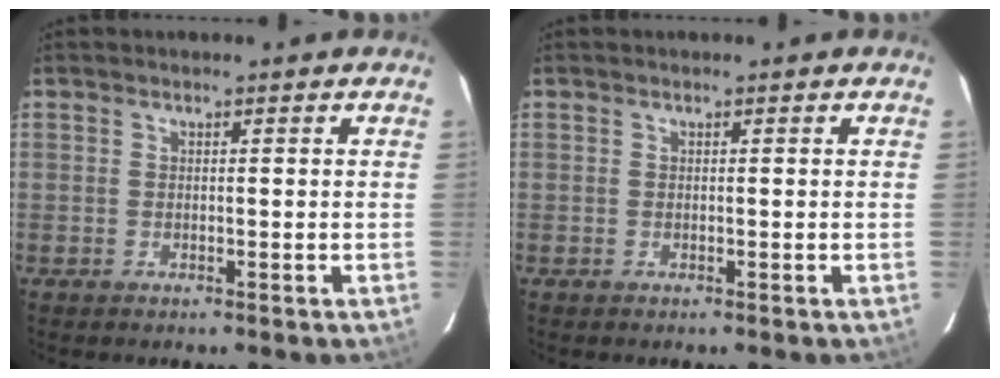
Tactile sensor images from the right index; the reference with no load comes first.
{"total": 0.0}